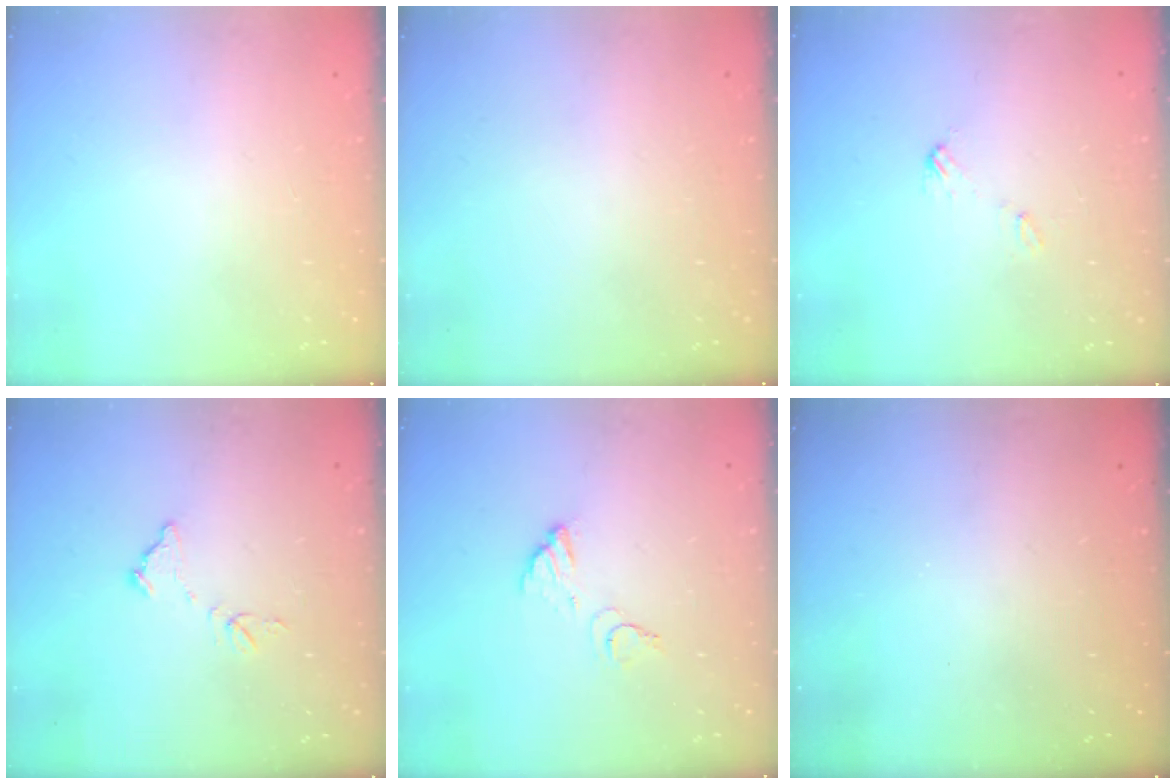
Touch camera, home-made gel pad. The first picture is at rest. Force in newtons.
{"total": 0.0}
{"total": 4.0, "press": 4.0, "slide": 0.3}
{"total": 9.2, "press": 9.2, "slide": 0.6}
{"total": 5.1, "press": 5.1, "slide": 0.3}
{"total": 3.0, "press": 3.0, "slide": 0.1}